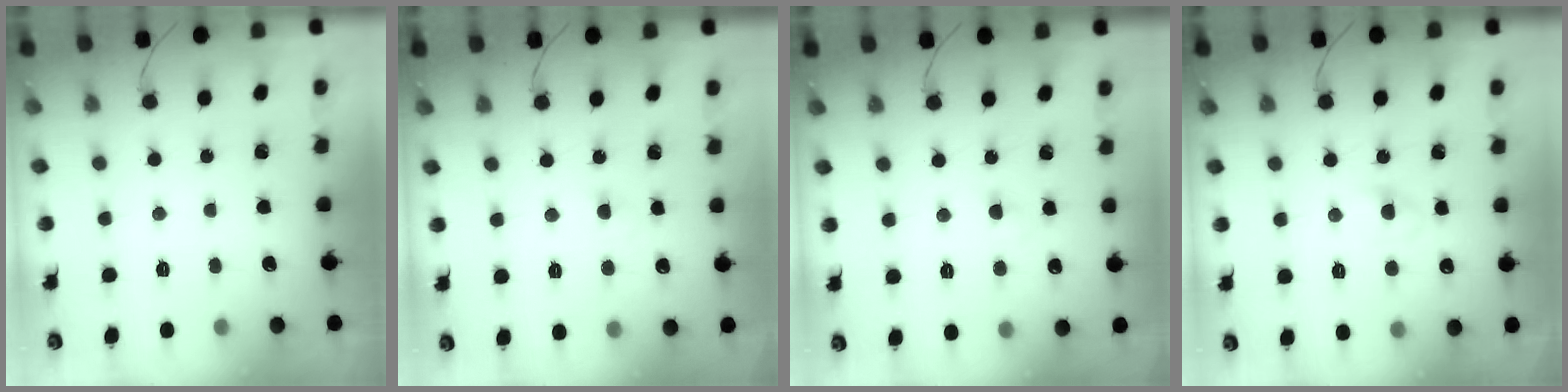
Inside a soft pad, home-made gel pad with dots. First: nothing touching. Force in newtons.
{"total": 2.8, "press": 2.6, "slide": 1.0}
{"total": 2.8, "press": 2.6, "slide": 1.0}
{"total": 1.6, "press": 1.4, "slide": 0.8}